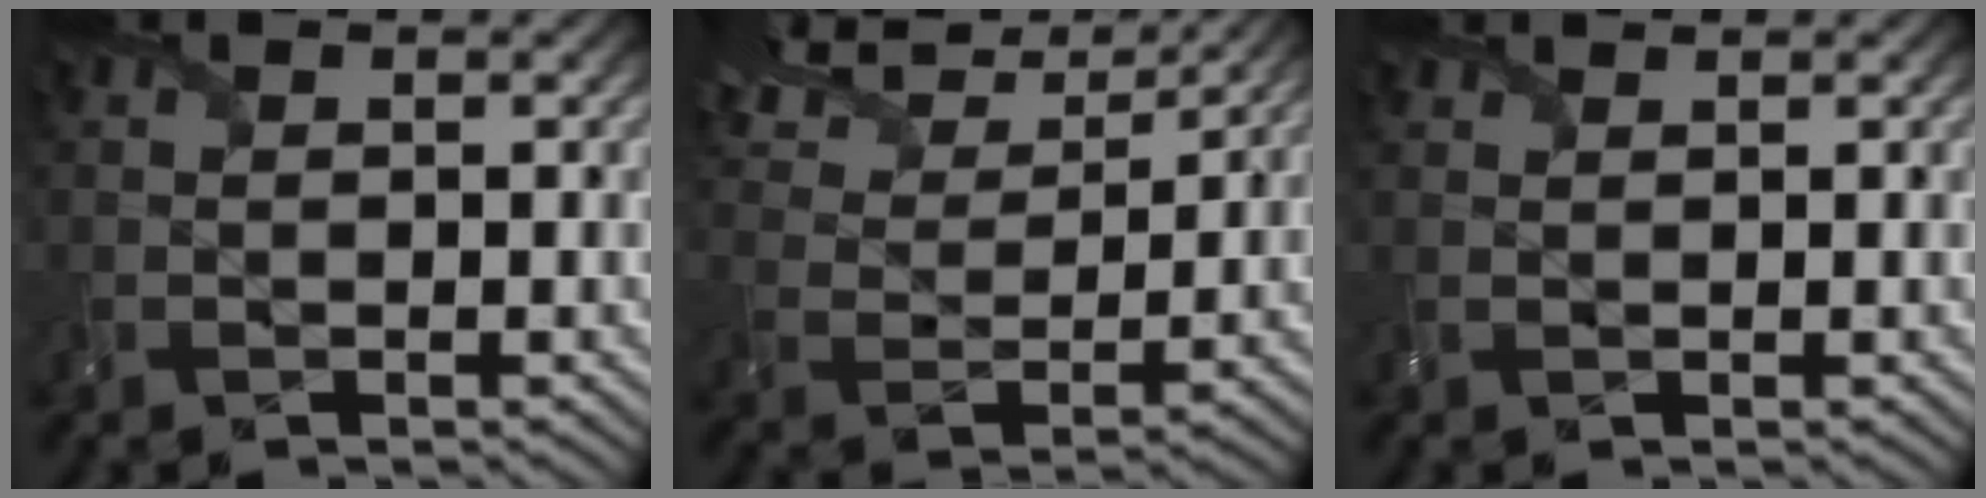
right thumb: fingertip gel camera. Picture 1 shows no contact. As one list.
[{"total": 12.8, "force": [10.4, 3.9, 6.4], "torque": [-0.183, 0.020, 0.163]}, {"total": 1.1, "force": [1.1, 0.1, 0.2], "torque": [-0.014, 0.003, 0.021]}]